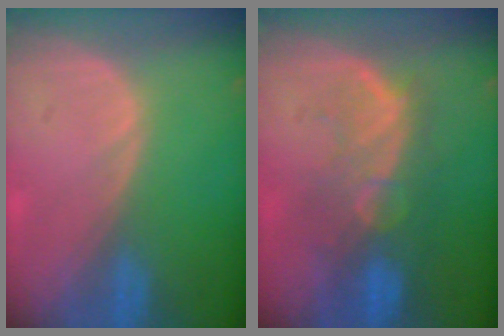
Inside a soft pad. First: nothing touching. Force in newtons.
{"total": 10.1, "press": 8.6, "slide": 5.3}